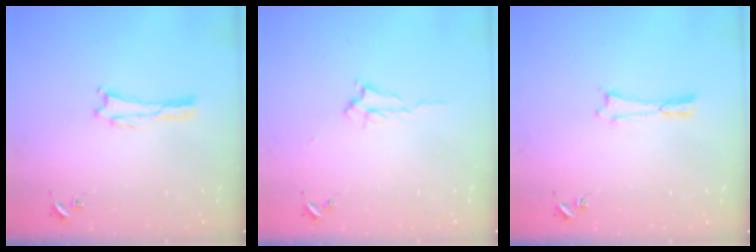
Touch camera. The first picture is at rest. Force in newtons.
{"total": 1.7, "press": 1.7, "slide": 0.3}
{"total": 0.0}